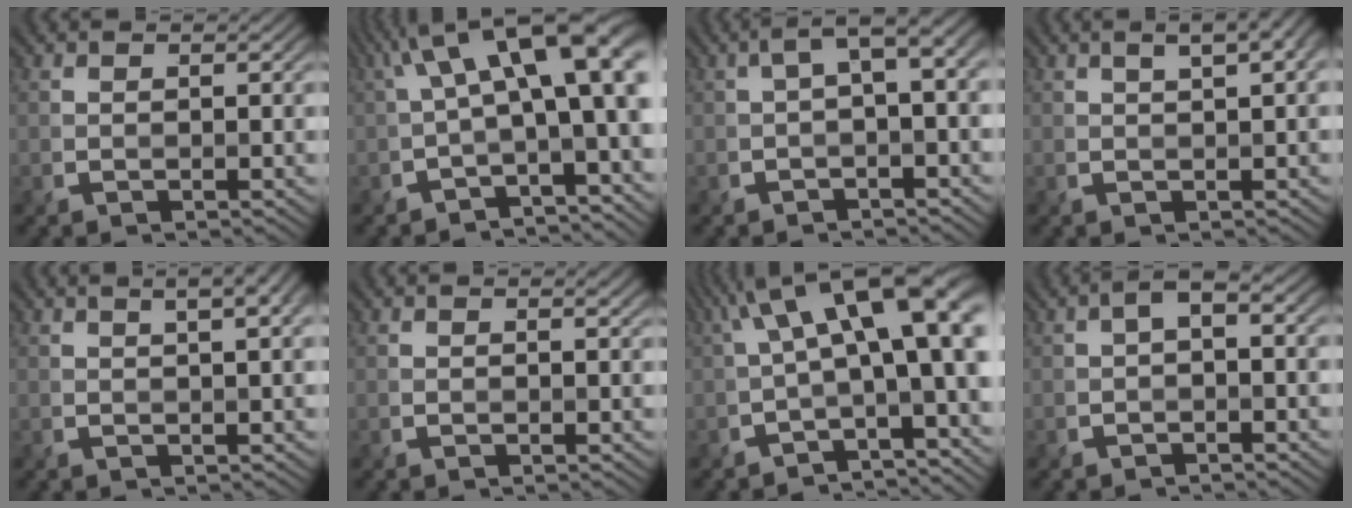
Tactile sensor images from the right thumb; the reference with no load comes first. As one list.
[{"total": 12.3, "force": [2.0, 4.5, 11.3], "torque": [-0.174, 0.010, 0.034]}, {"total": 3.7, "force": [0.4, 1.0, 3.6], "torque": [-0.057, 0.010, 0.003]}, {"total": 4.7, "force": [2.1, 1.4, 4.0], "torque": [-0.058, 0.016, 0.025]}, {"total": 5.3, "force": [2.6, 1.6, 4.4], "torque": [-0.056, 0.016, 0.019]}, {"total": 0.8, "force": [0.6, 0.1, 0.5], "torque": [-0.010, -0.001, 0.010]}, {"total": 13.5, "force": [1.8, 4.9, 12.4], "torque": [-0.191, 0.013, 0.032]}, {"total": 2.5, "force": [0.1, 1.1, 2.2], "torque": [-0.041, 0.010, -0.003]}]